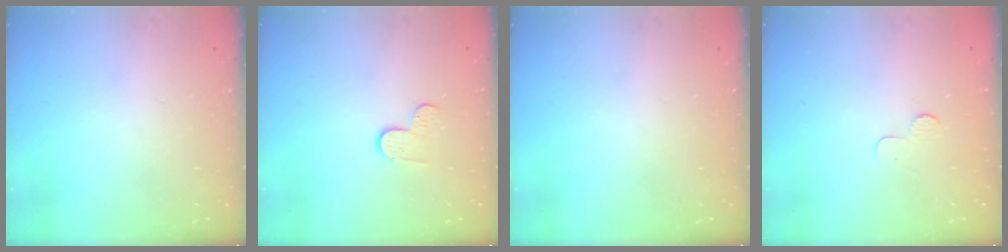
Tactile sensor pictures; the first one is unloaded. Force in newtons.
{"total": 4.4, "press": 4.3, "slide": 0.4}
{"total": 0.0}
{"total": 2.5, "press": 2.5, "slide": 0.2}